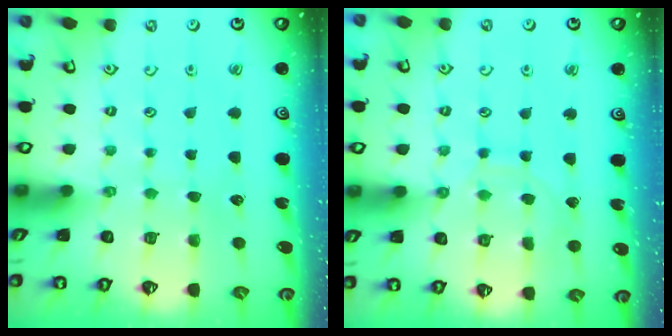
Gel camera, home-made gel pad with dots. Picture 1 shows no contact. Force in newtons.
{"total": 7.5, "press": 7.4, "slide": 0.6}